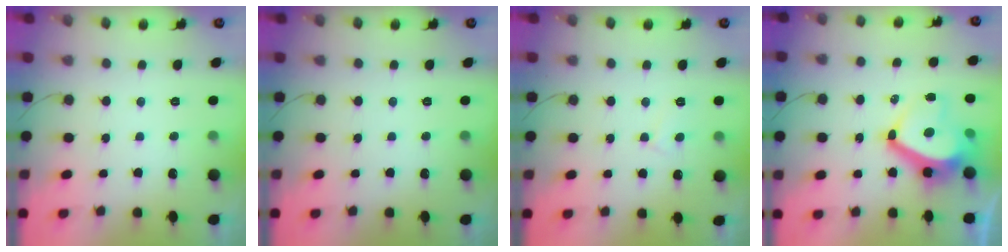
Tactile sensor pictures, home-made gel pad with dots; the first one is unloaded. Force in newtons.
{"total": 0.0}
{"total": 2.9, "press": 2.9, "slide": 0.3}
{"total": 13.0, "press": 12.7, "slide": 2.6}